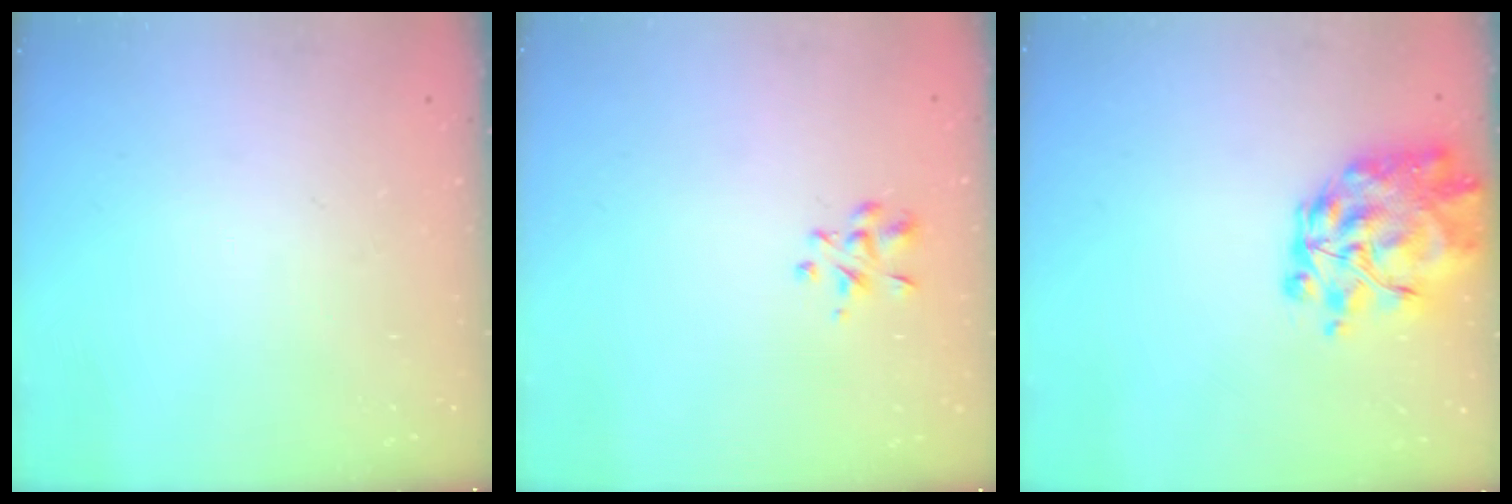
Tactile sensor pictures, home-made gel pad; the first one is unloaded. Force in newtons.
{"total": 2.8, "press": 2.6, "slide": 1.1}
{"total": 10.1, "press": 9.6, "slide": 3.1}